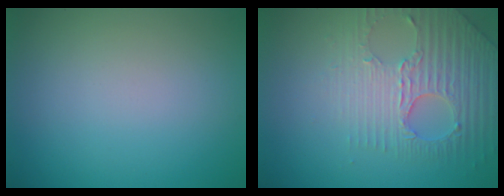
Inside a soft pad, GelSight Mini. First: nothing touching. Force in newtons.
{"total": 4.0, "press": 3.8, "slide": 1.1}